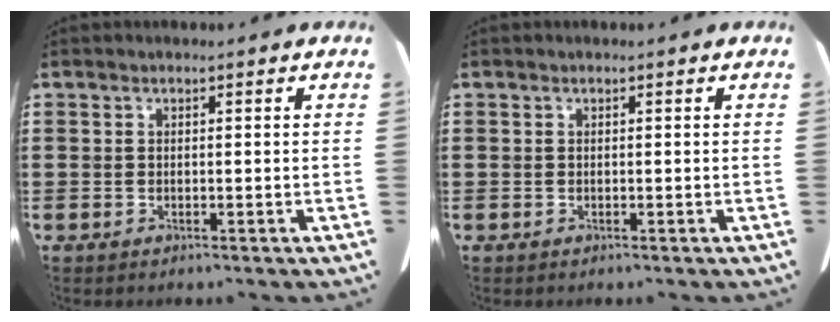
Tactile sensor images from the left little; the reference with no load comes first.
{"total": 0.0}